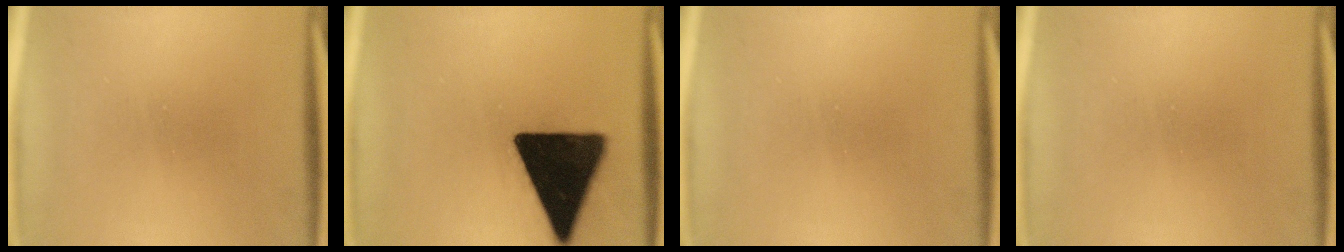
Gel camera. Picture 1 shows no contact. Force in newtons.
{"total": 18.8}
{"total": 0.0}
{"total": 0.0}